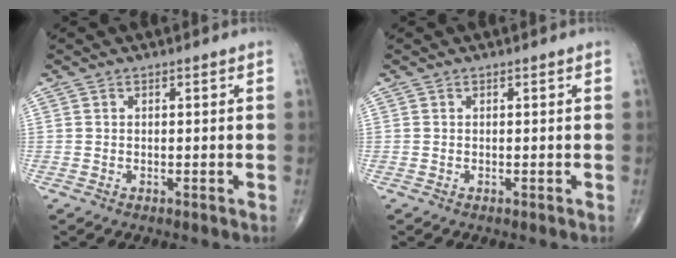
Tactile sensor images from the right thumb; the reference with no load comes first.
{"total": 0.0}